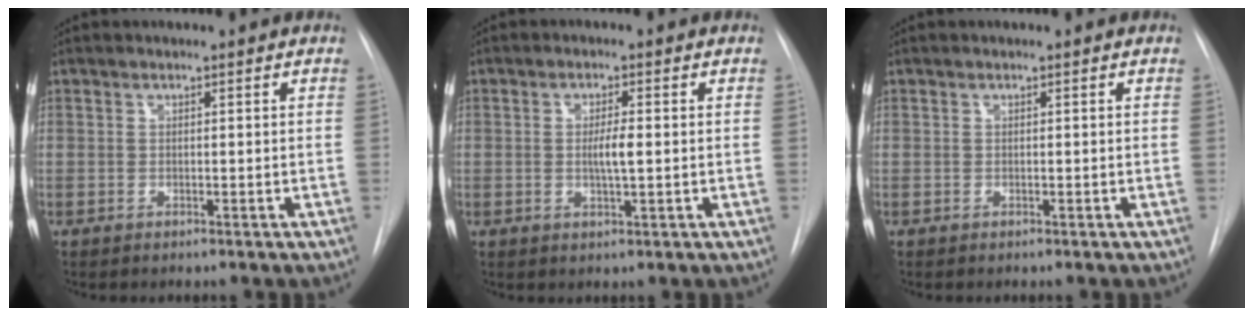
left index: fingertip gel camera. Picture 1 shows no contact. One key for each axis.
{"total": 3.1, "fx": -0.1, "fy": 0.4, "fz": 3.1, "tx": -0.056, "ty": -0.005, "tz": -0.002}
{"total": 0.0}